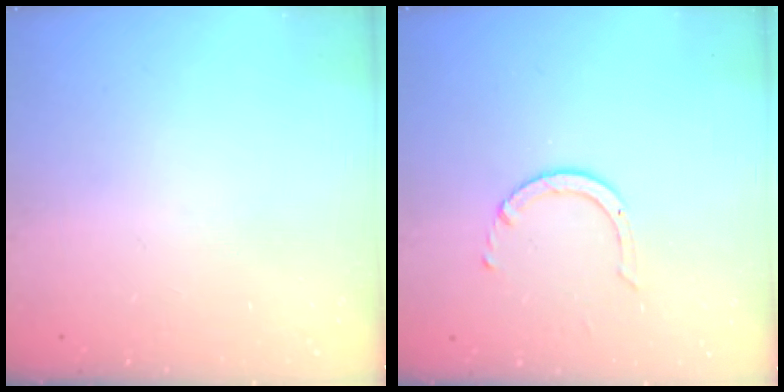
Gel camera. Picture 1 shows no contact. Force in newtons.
{"total": 3.6, "press": 3.6, "slide": 0.5}